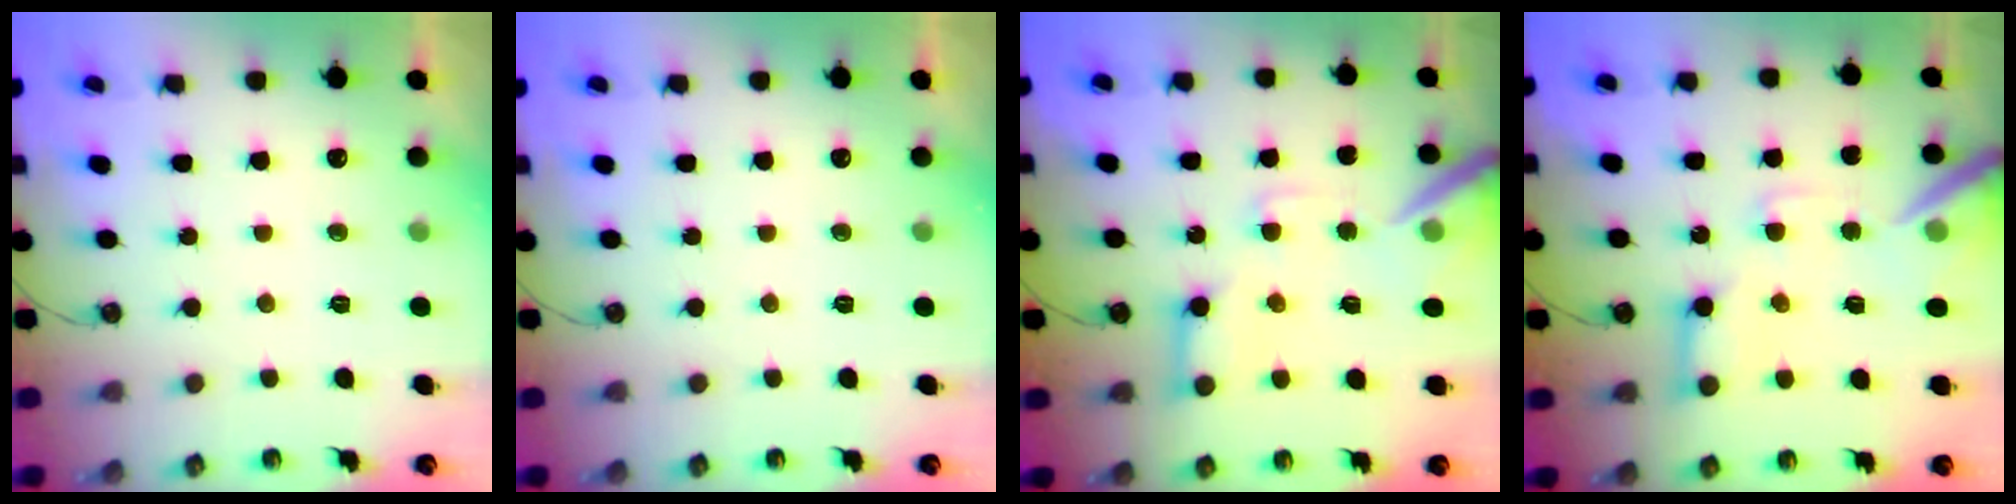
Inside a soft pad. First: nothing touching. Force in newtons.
{"total": 0.0}
{"total": 15.0, "press": 14.8, "slide": 2.1}
{"total": 15.0, "press": 14.8, "slide": 2.1}